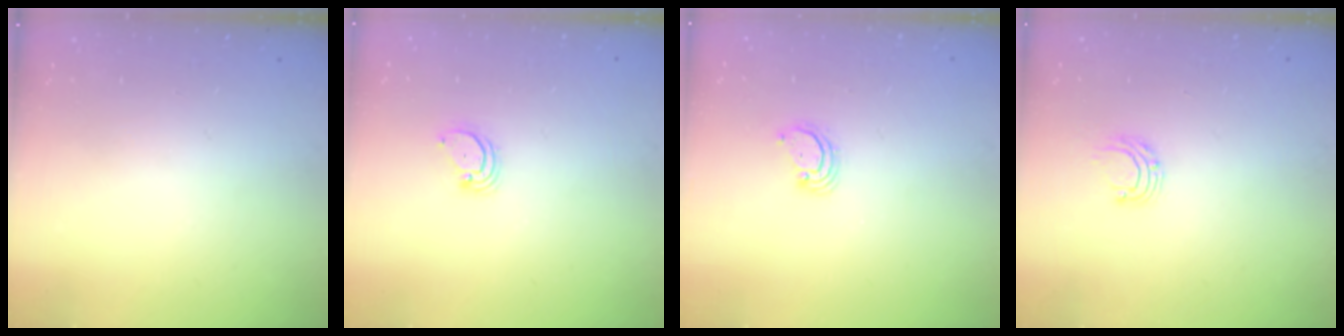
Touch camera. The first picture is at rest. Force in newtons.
{"total": 2.0, "press": 2.0, "slide": 0.1}
{"total": 2.9, "press": 2.9, "slide": 0.3}
{"total": 5.1, "press": 5.1, "slide": 0.4}